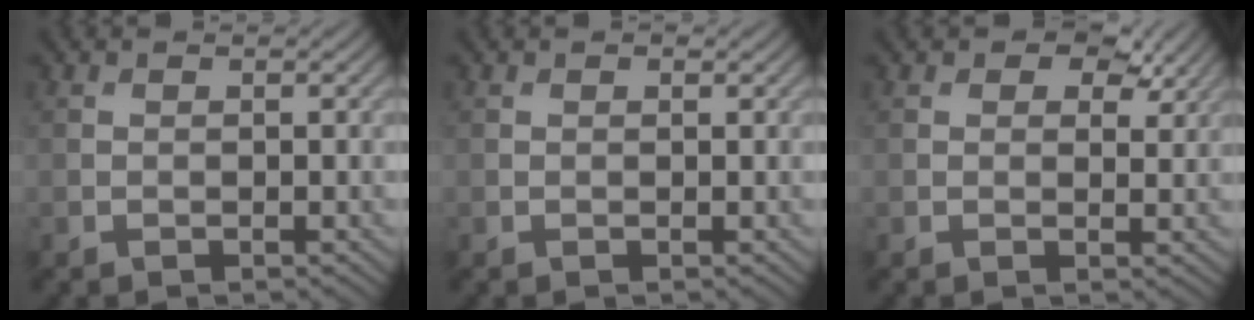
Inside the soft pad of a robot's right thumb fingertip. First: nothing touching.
{"total": 0.7, "force": [0.5, 0.3, 0.5], "torque": [-0.006, 0.000, 0.007]}
{"total": 4.9, "force": [3.0, 2.6, 2.9], "torque": [-0.041, -0.005, 0.043]}